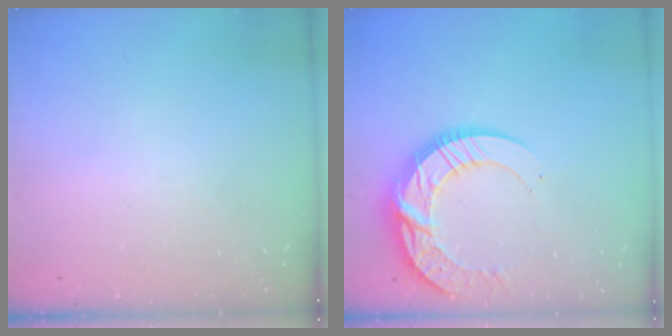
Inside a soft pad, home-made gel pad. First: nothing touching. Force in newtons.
{"total": 14.6, "press": 14.6, "slide": 1.2}